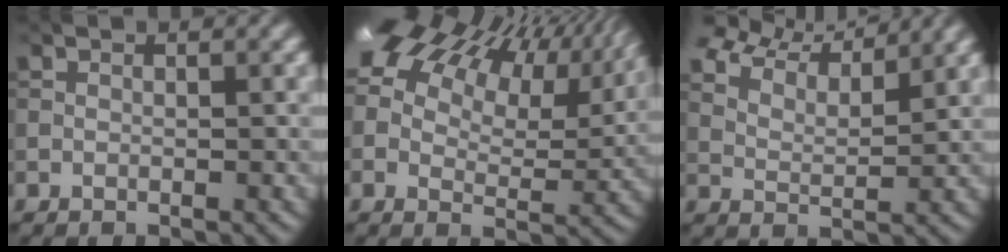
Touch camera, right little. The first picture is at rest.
{"total": 16.9, "force": [9.5, 8.6, 11.0], "torque": [-0.199, 0.043, 0.146]}
{"total": 8.9, "force": [8.0, 1.9, 3.4], "torque": [-0.075, 0.009, 0.121]}